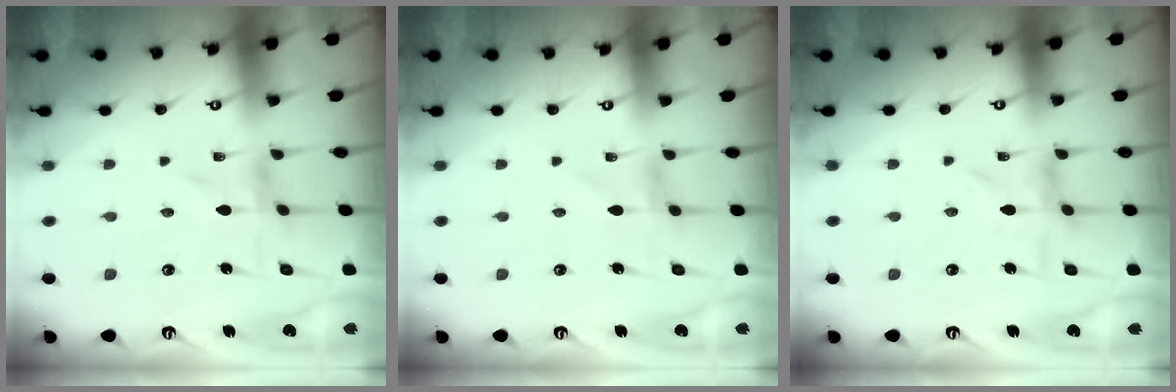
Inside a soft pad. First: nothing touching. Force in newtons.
{"total": 0.7, "press": 0.7, "slide": 0.1}
{"total": 2.8, "press": 2.8, "slide": 0.3}